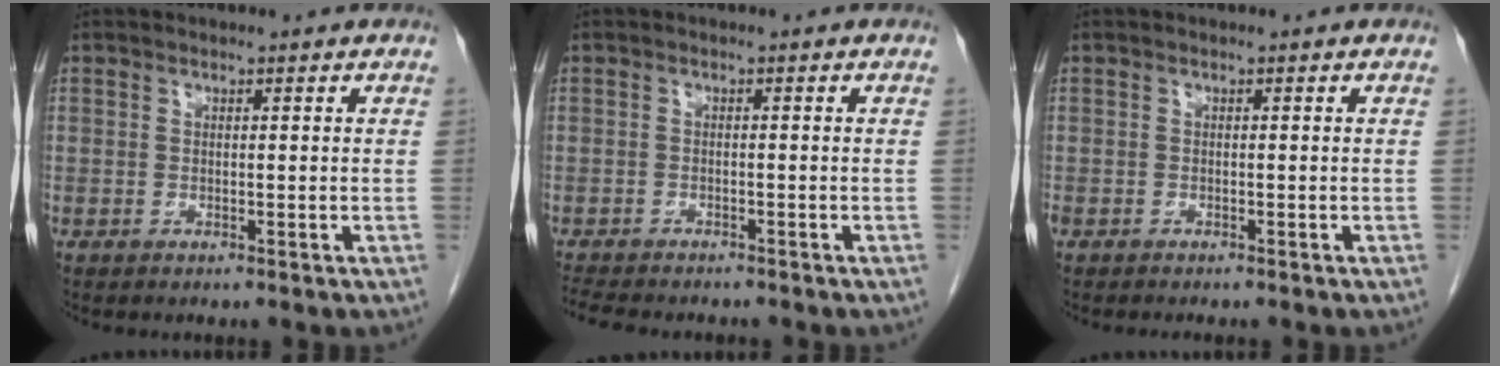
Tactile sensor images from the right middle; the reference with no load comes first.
{"total": 7.6, "force": [-6.7, 1.8, 3.1], "torque": [-0.053, -0.009, -0.099]}
{"total": 2.7, "force": [-2.3, 0.9, 1.2], "torque": [-0.021, -0.007, -0.030]}